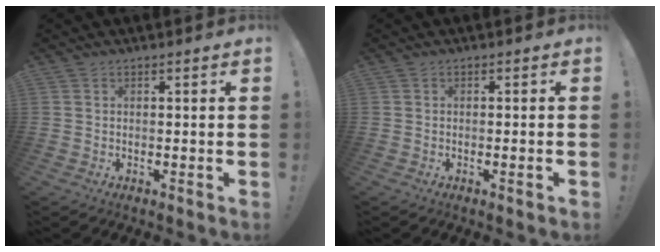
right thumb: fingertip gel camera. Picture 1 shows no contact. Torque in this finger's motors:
{"motor_torque": [0.12, 0.06, -0.25, -0.10, 0.02]}